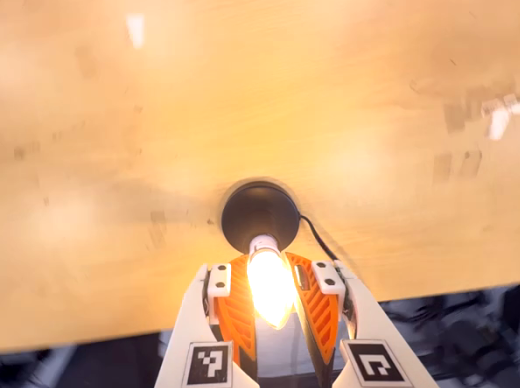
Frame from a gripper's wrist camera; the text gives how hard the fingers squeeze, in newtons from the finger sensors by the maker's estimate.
{"total": 14.7, "left": 15.0, "right": 14.5}